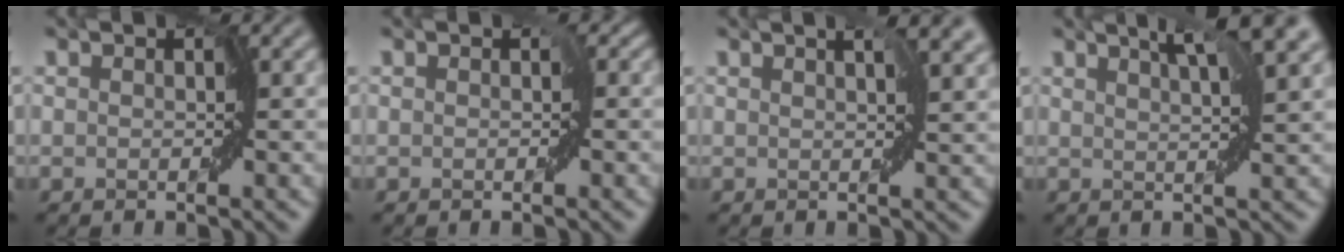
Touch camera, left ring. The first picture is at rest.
{"total": 0.8, "force": [-0.1, 0.6, 0.4], "torque": [0.006, 0.007, -0.005]}
{"total": 3.0, "force": [1.5, 0.9, 2.5], "torque": [-0.031, 0.005, 0.027]}
{"total": 4.2, "force": [3.1, -0.1, 2.8], "torque": [-0.043, 0.009, 0.049]}